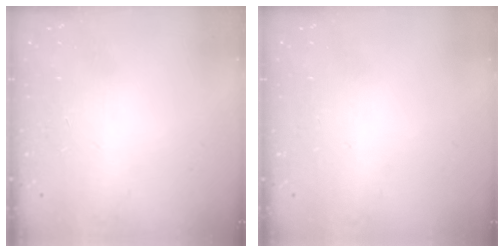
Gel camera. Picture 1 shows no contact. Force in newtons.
{"total": 0.0}